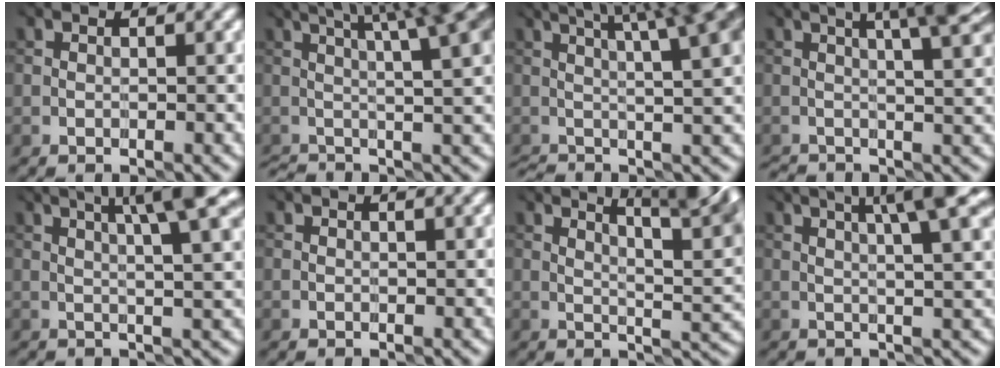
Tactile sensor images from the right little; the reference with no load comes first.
{"total": 8.9, "force": [2.1, 2.1, 8.4], "torque": [-0.080, 0.020, 0.027]}
{"total": 10.2, "force": [2.6, 2.7, 9.5], "torque": [-0.096, 0.025, 0.035]}
{"total": 6.7, "force": [1.7, 1.8, 6.2], "torque": [-0.052, 0.019, 0.019]}
{"total": 7.0, "force": [2.7, 1.4, 6.4], "torque": [-0.061, 0.020, 0.038]}
{"total": 1.0, "force": [0.7, 0.1, 0.7], "torque": [-0.009, -0.002, 0.004]}
{"total": 8.5, "force": [4.4, 2.1, 7.0], "torque": [-0.078, 0.015, 0.059]}
{"total": 6.1, "force": [2.5, 0.9, 5.5], "torque": [-0.060, 0.018, 0.037]}